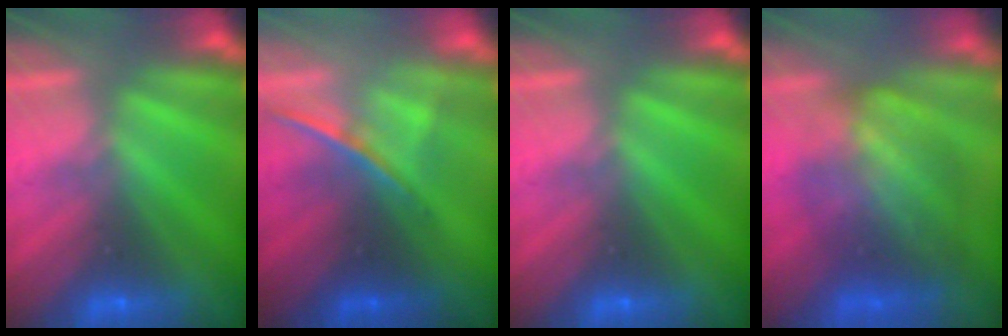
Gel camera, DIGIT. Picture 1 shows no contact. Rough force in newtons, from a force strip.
{"total": 1.7}
{"total": 0.0}
{"total": 7.0}